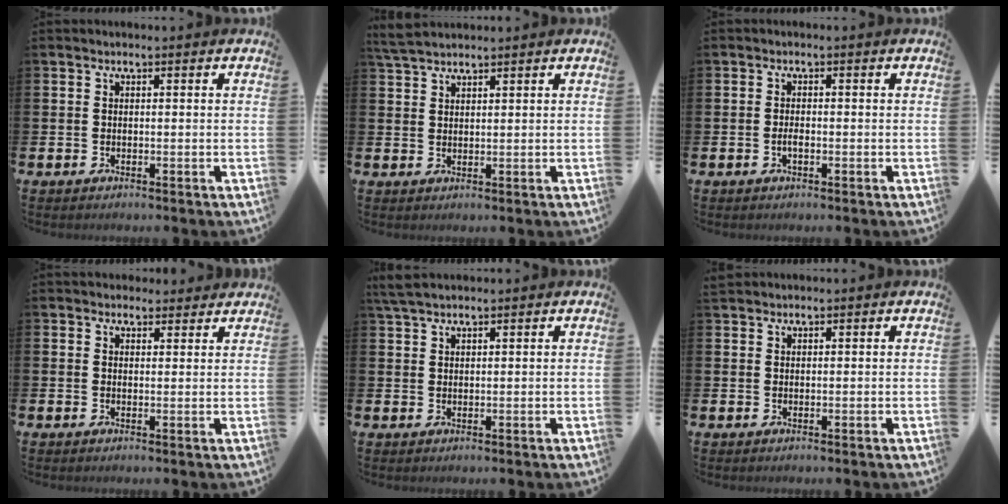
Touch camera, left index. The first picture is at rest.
{"total": 3.2, "force": [3.0, 0.7, 0.8], "torque": [-0.023, -0.006, 0.055]}
{"total": 1.2, "force": [-0.4, 0.5, 1.0], "torque": [-0.013, -0.001, -0.010]}
{"total": 2.6, "force": [2.4, 1.0, -0.2], "torque": [0.019, -0.013, 0.042]}
{"total": 3.0, "force": [2.6, 0.8, 1.3], "torque": [-0.030, 0.000, 0.048]}
{"total": 1.1, "force": [1.1, 0.3, 0.0], "torque": [0.007, 0.000, 0.019]}